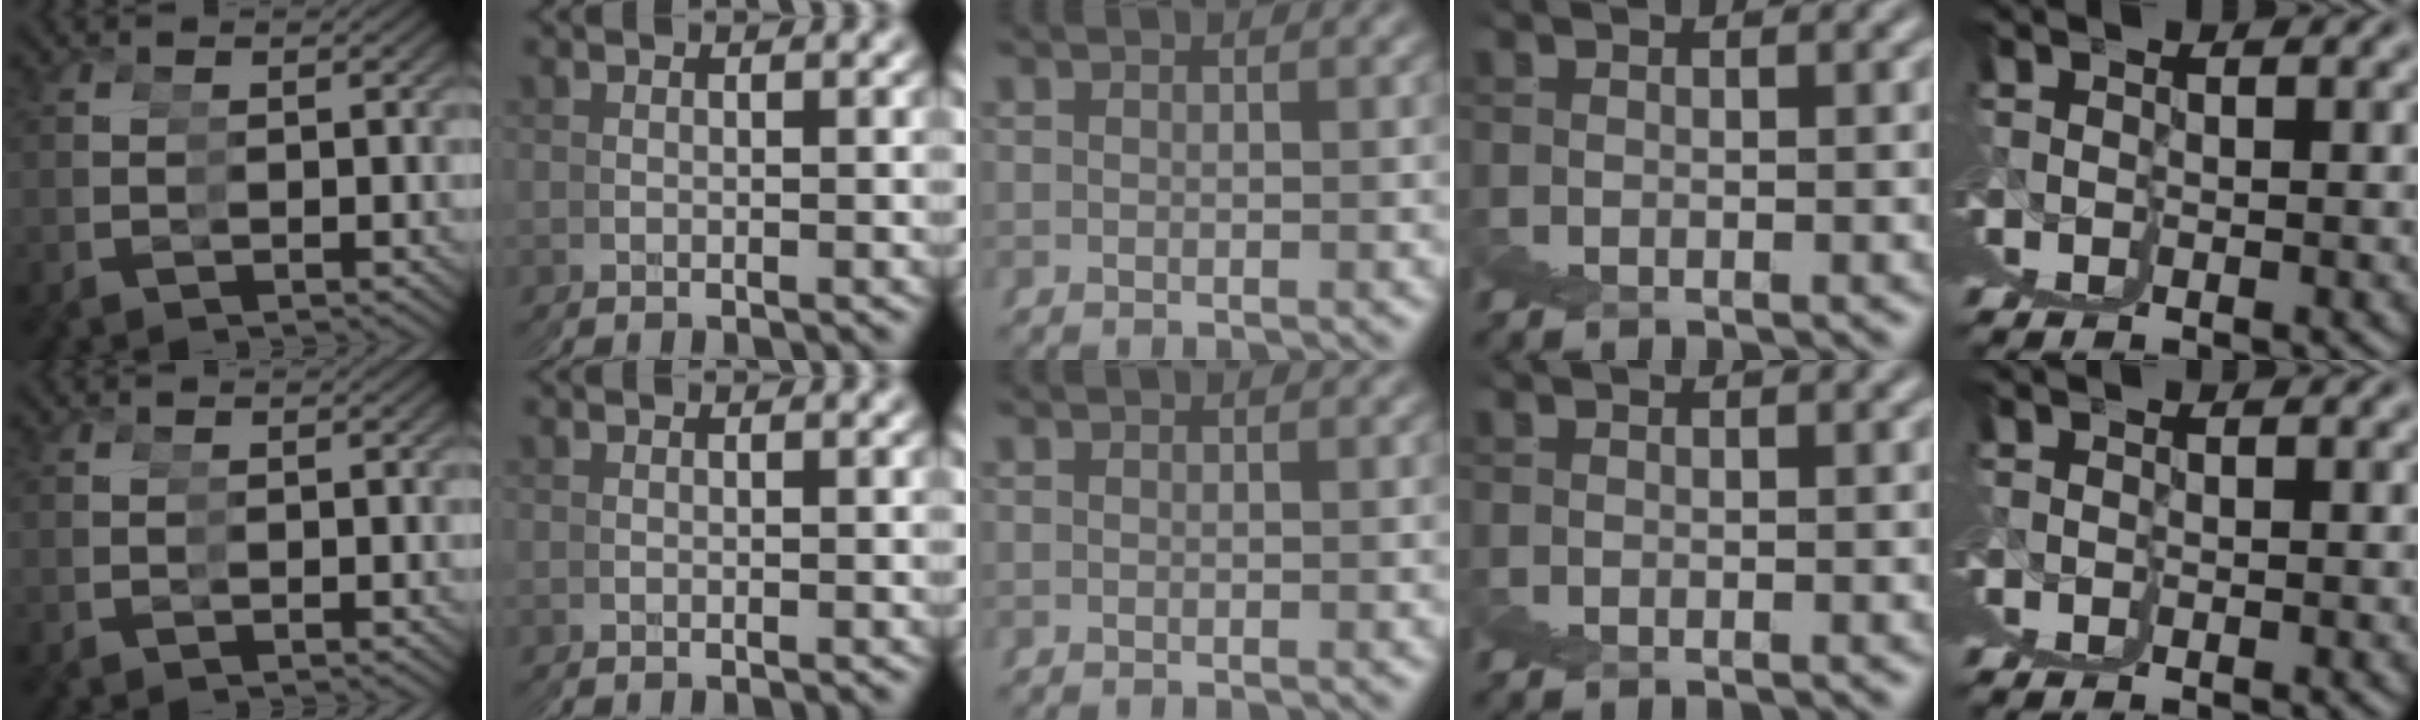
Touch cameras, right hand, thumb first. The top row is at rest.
{}